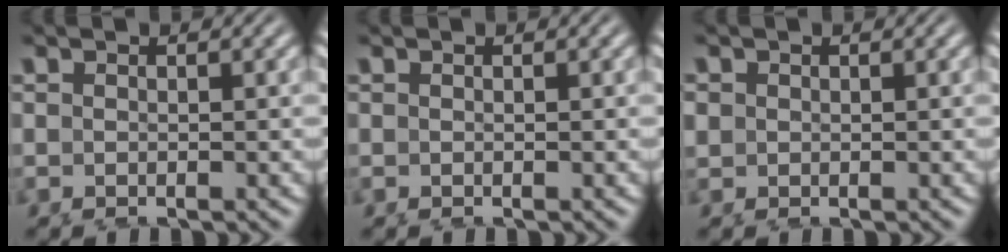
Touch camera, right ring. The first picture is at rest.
{"total": 0.0}
{"total": 1.5, "force": [0.1, 1.4, 0.3], "torque": [-0.020, -0.014, 0.011]}